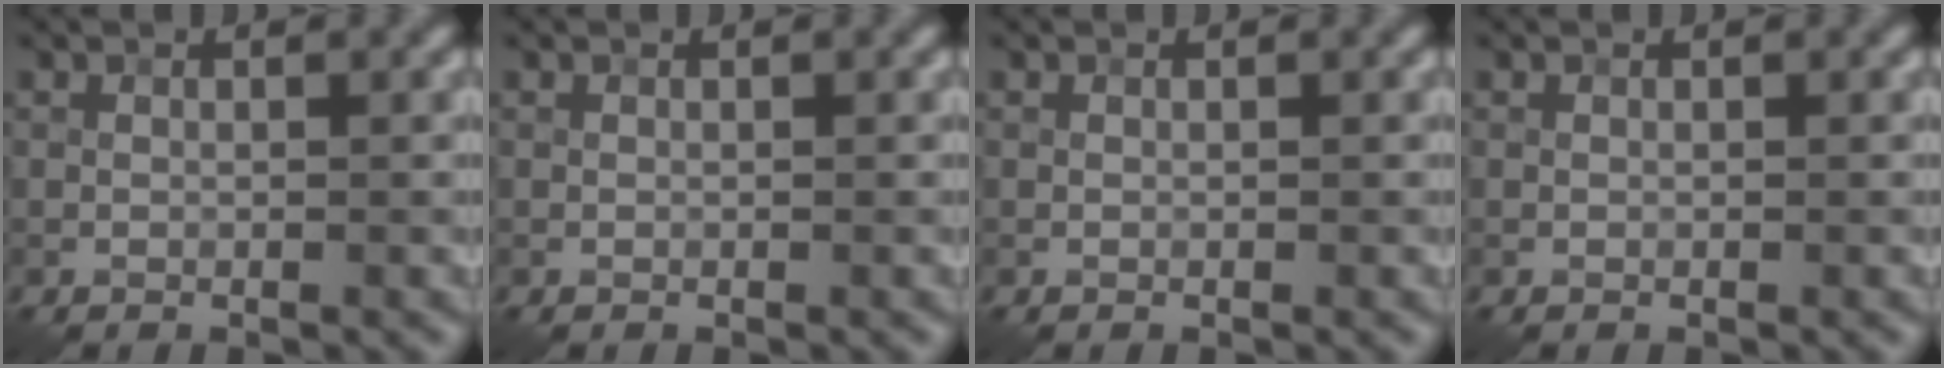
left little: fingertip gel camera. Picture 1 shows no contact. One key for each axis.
{"total": 0.0}
{"total": 0.0}
{"total": 0.0}